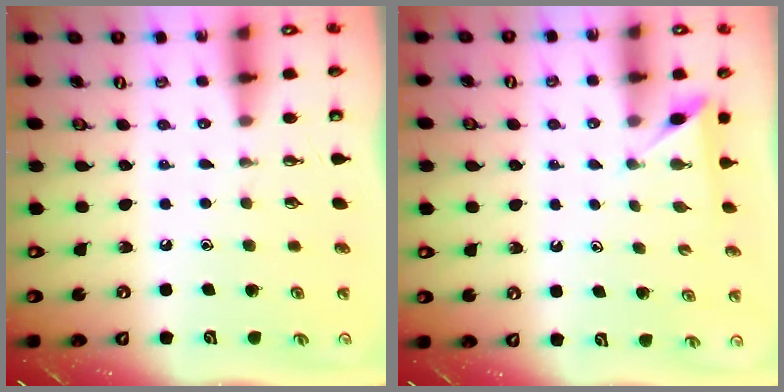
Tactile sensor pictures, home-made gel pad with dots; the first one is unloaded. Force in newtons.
{"total": 2.1, "press": 2.1, "slide": 0.2}